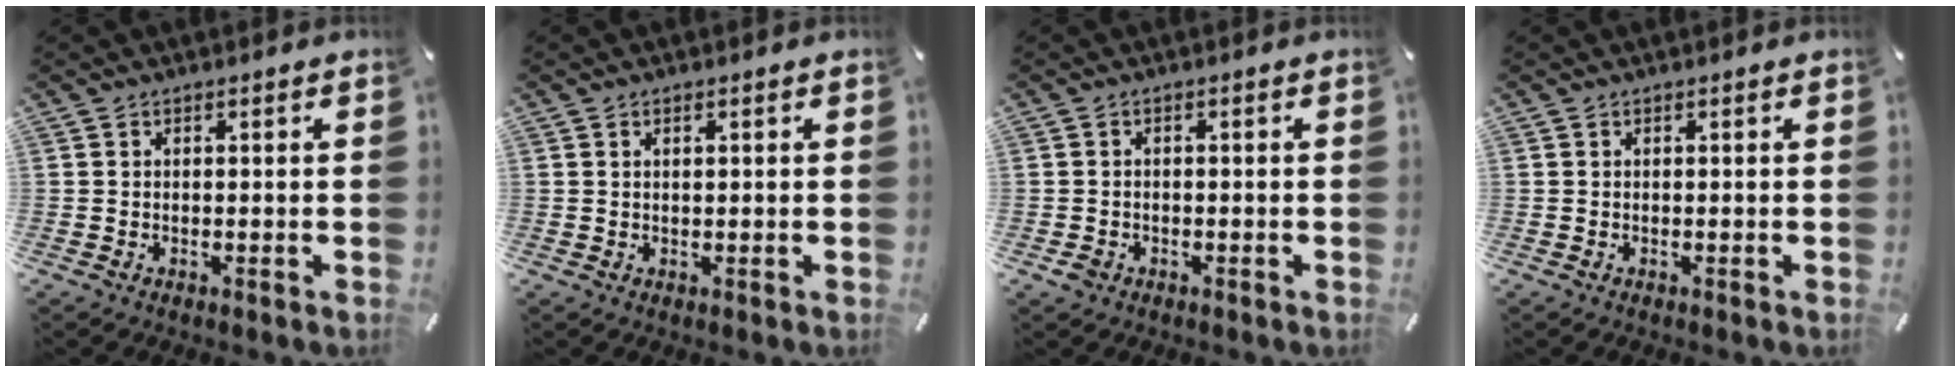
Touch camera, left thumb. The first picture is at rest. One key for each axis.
{"total": 0.8, "fx": 0.3, "fy": 0.4, "fz": 0.7, "tx": -0.014, "ty": 0.002, "tz": 0.005}
{"total": 1.9, "fx": -0.9, "fy": 1.4, "fz": 0.7, "tx": -0.012, "ty": 0.005, "tz": -0.020}
{"total": 0.0}